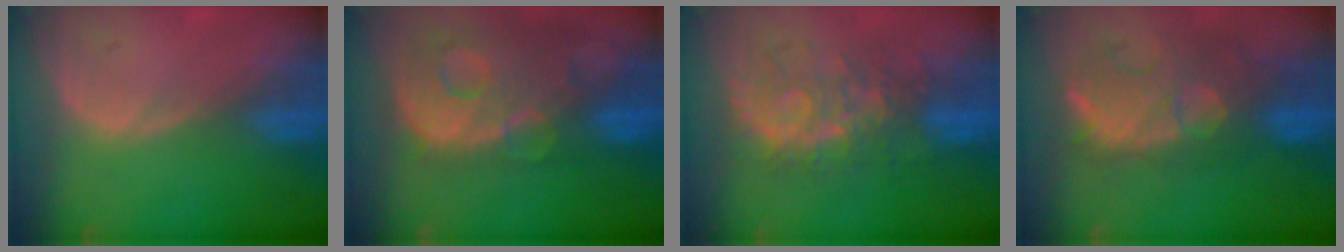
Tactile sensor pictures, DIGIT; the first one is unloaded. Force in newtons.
{"total": 13.8, "press": 11.3, "slide": 8.0}
{"total": 8.3, "press": 8.3, "slide": 0.9}
{"total": 10.2, "press": 9.7, "slide": 3.4}